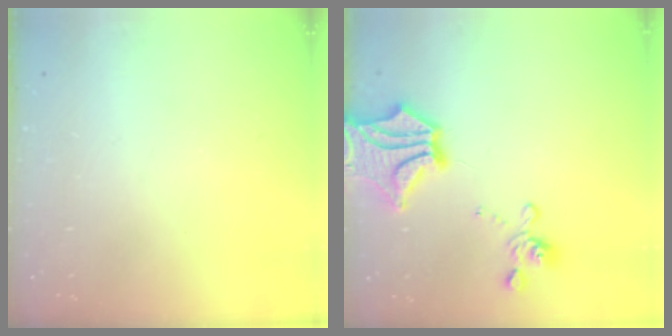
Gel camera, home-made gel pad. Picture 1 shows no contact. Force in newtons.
{"total": 7.0, "press": 5.8, "slide": 3.8}